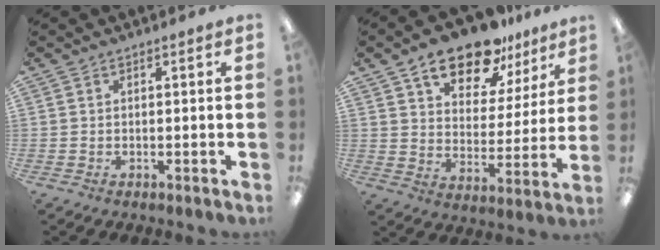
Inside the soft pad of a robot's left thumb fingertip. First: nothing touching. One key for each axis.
{"total": 15.4, "fx": 11.7, "fy": 6.9, "fz": 7.3, "tx": -0.121, "ty": -0.063, "tz": 0.206}